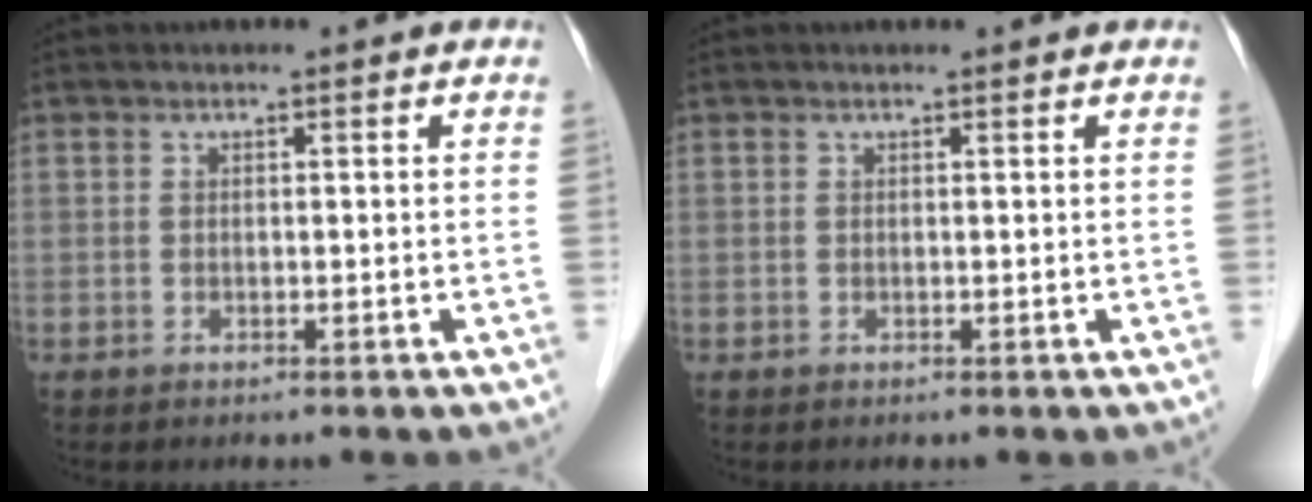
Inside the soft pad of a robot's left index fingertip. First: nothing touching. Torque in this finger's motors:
{"motor_torque": [-0.29, 0.04, -0.63, 0.00]}